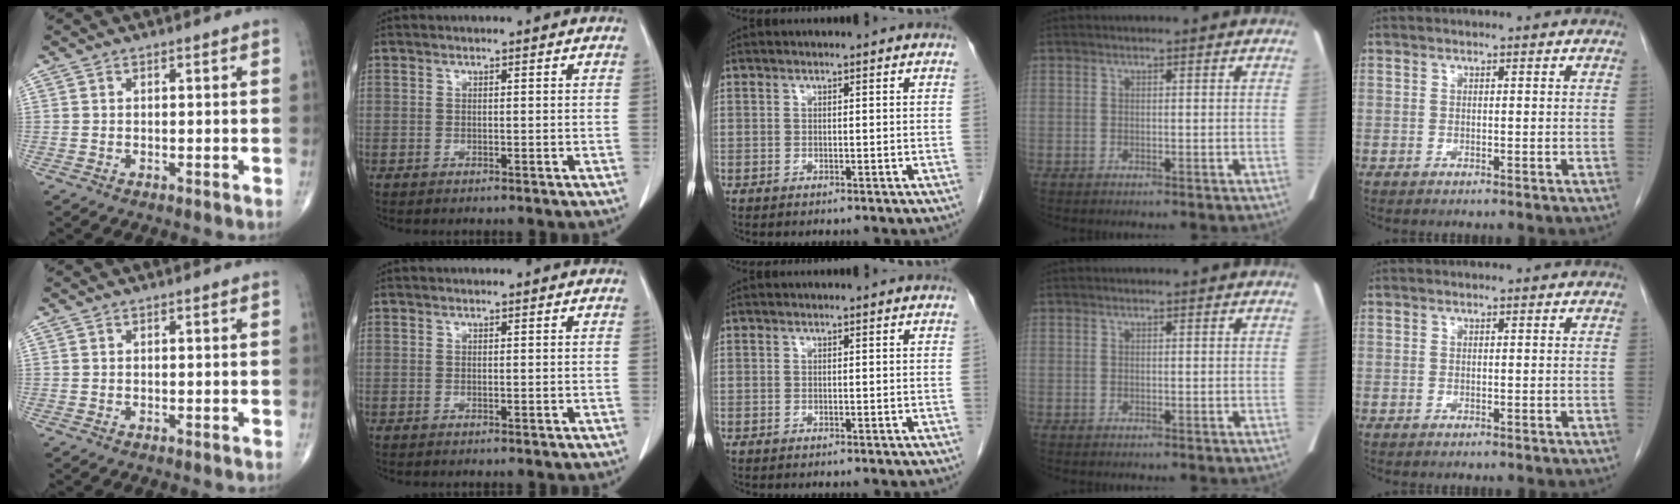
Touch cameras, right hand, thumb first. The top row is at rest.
{}